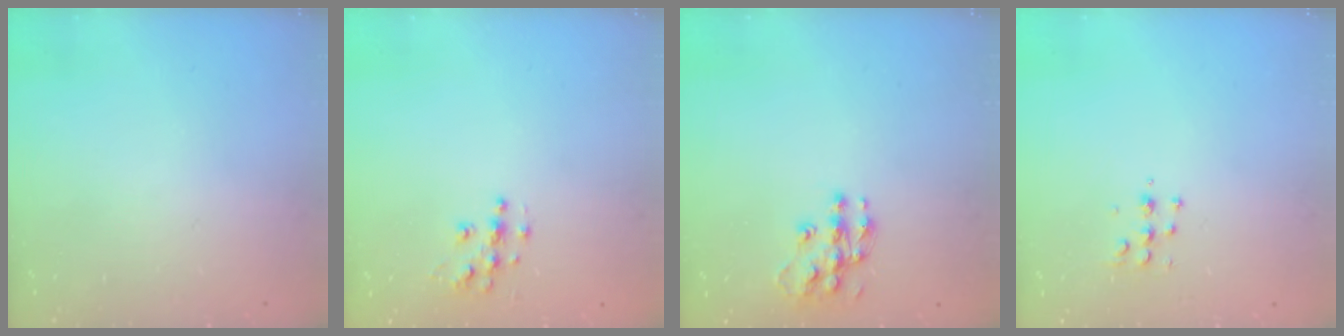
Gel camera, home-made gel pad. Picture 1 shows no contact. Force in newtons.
{"total": 6.3, "press": 6.3, "slide": 0.3}
{"total": 11.3, "press": 11.3, "slide": 0.7}
{"total": 5.4, "press": 5.3, "slide": 0.7}